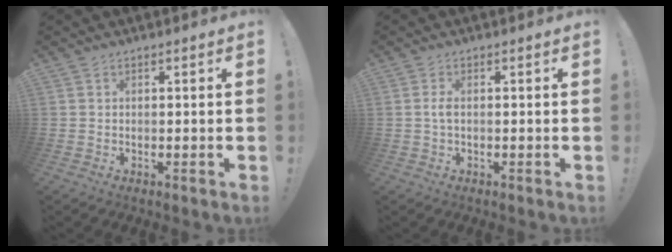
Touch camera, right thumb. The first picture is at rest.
{"total": 2.1, "force": [-0.2, 0.5, 2.1], "torque": [-0.047, 0.001, -0.006]}